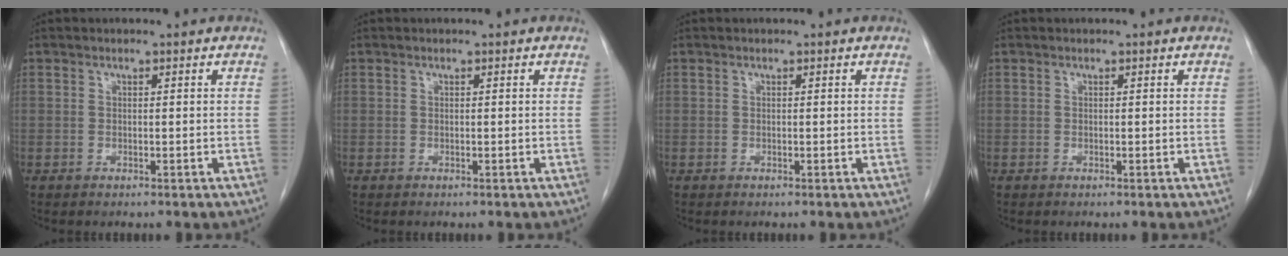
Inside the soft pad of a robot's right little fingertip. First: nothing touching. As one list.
[{"total": 0.0}, {"total": 0.0}, {"total": 0.0}]